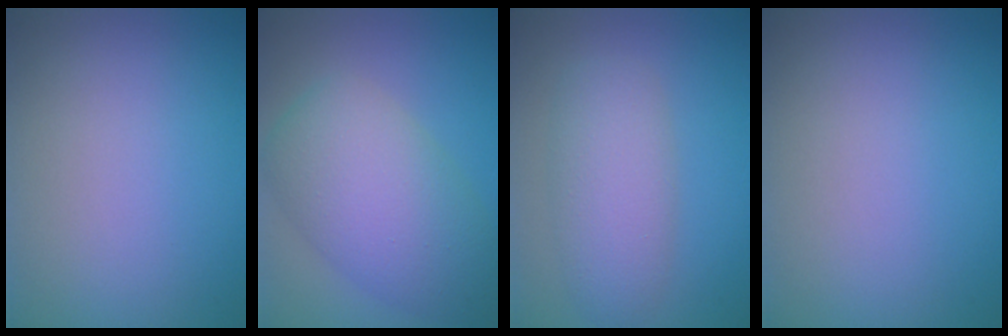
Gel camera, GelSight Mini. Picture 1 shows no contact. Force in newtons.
{"total": 8.3, "press": 8.3, "slide": 0.2}
{"total": 4.4, "press": 4.4, "slide": 0.1}
{"total": 0.0}